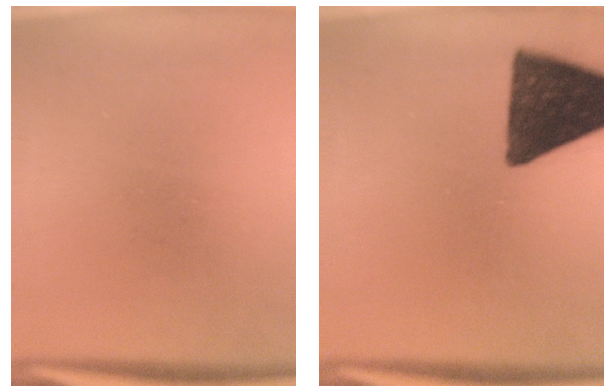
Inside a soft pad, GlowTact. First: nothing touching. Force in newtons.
{"total": 14.9}